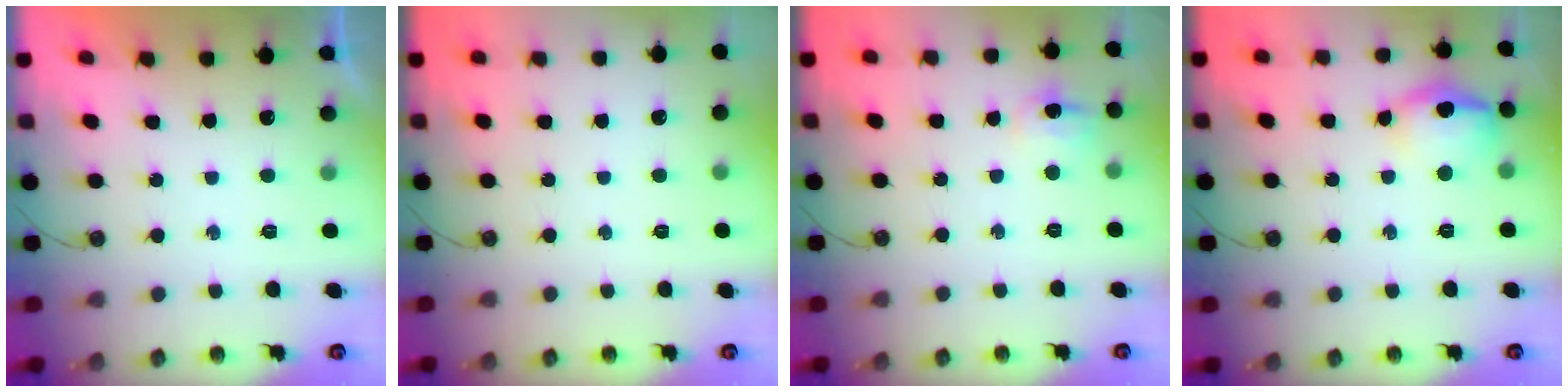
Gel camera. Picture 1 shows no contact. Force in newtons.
{"total": 0.0}
{"total": 8.7, "press": 8.7, "slide": 0.2}
{"total": 11.9, "press": 11.7, "slide": 2.2}